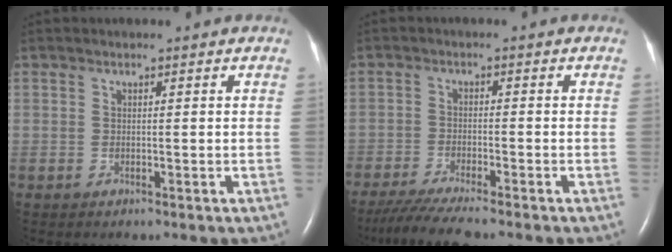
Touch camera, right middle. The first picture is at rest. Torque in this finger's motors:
{"motor_torque": [0.83, -0.84, 0.33, 0.12]}